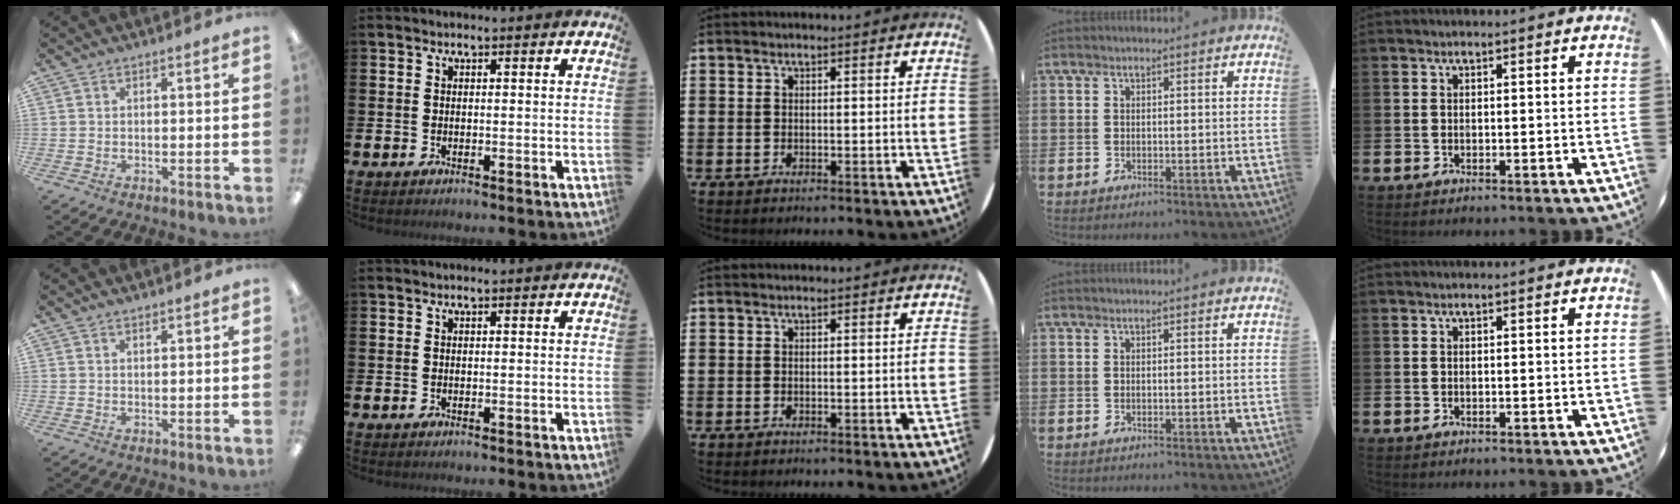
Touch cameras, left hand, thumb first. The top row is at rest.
{"thumb": {"total": 0.7, "force": [0.7, 0.2, -0.1], "torque": [-0.001, -0.001, 0.013]}}